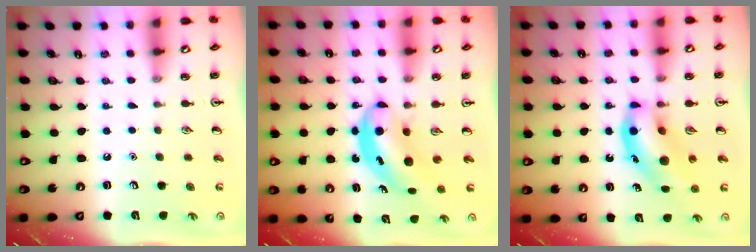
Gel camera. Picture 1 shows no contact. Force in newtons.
{"total": 6.1, "press": 6.0, "slide": 1.2}
{"total": 12.3, "press": 11.7, "slide": 3.9}